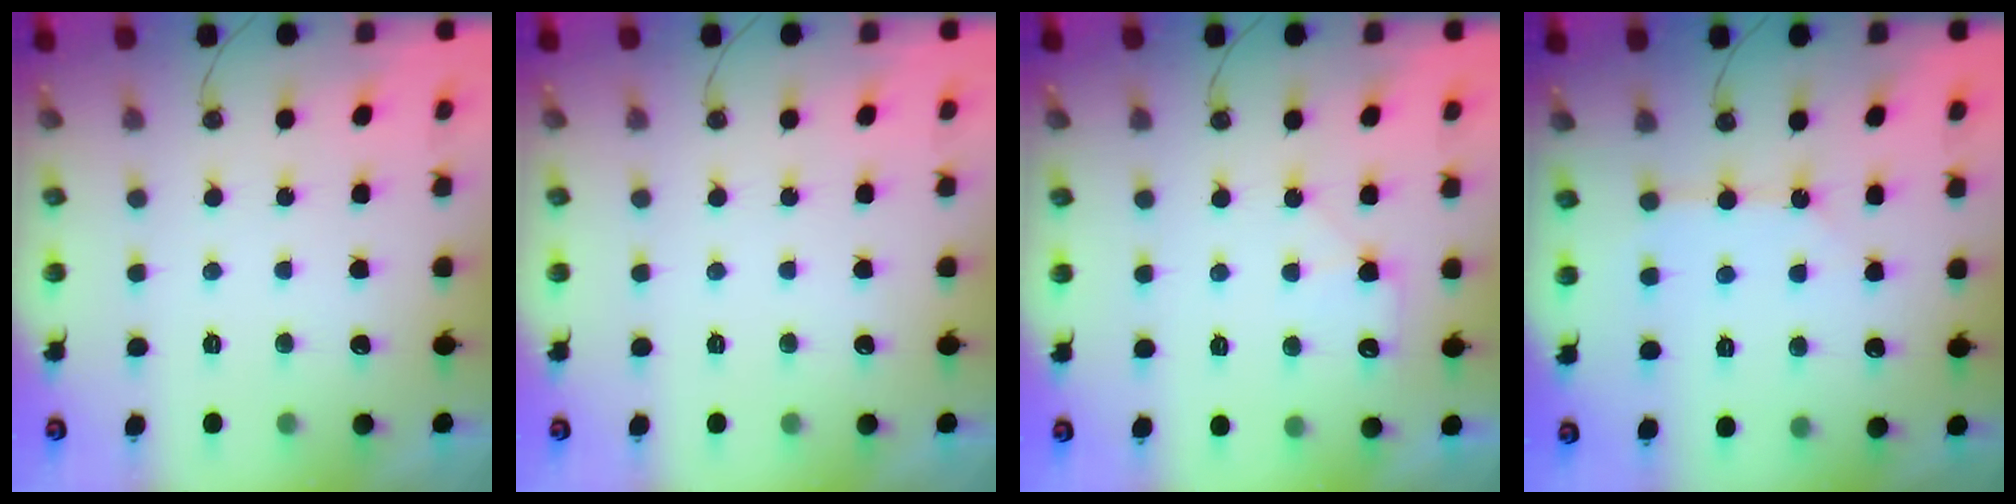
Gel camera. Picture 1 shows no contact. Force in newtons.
{"total": 0.0}
{"total": 5.6, "press": 5.6, "slide": 1.0}
{"total": 2.4, "press": 2.4, "slide": 0.2}